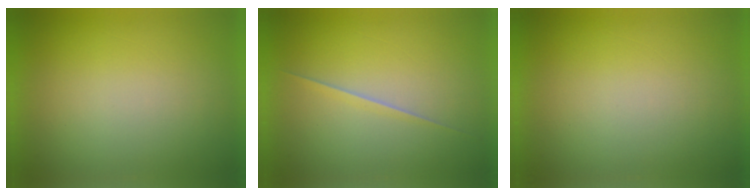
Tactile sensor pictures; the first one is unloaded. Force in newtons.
{"total": 1.7}
{"total": 1.2}